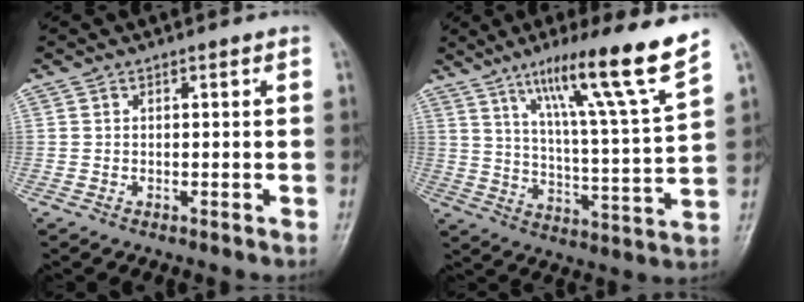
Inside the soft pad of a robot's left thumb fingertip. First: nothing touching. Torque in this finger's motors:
{"motor_torque": [0.44, 0.24, 1.54, -1.23, 0.22]}